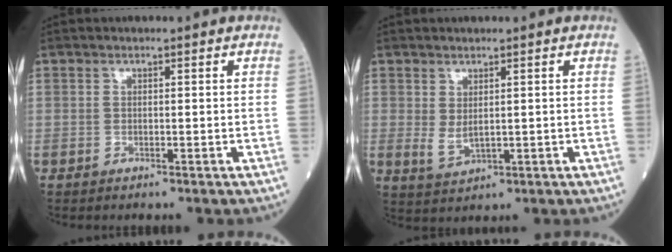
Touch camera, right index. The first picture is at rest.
{"total": 2.9, "force": [0.4, 1.5, 2.4], "torque": [-0.049, -0.003, 0.018]}